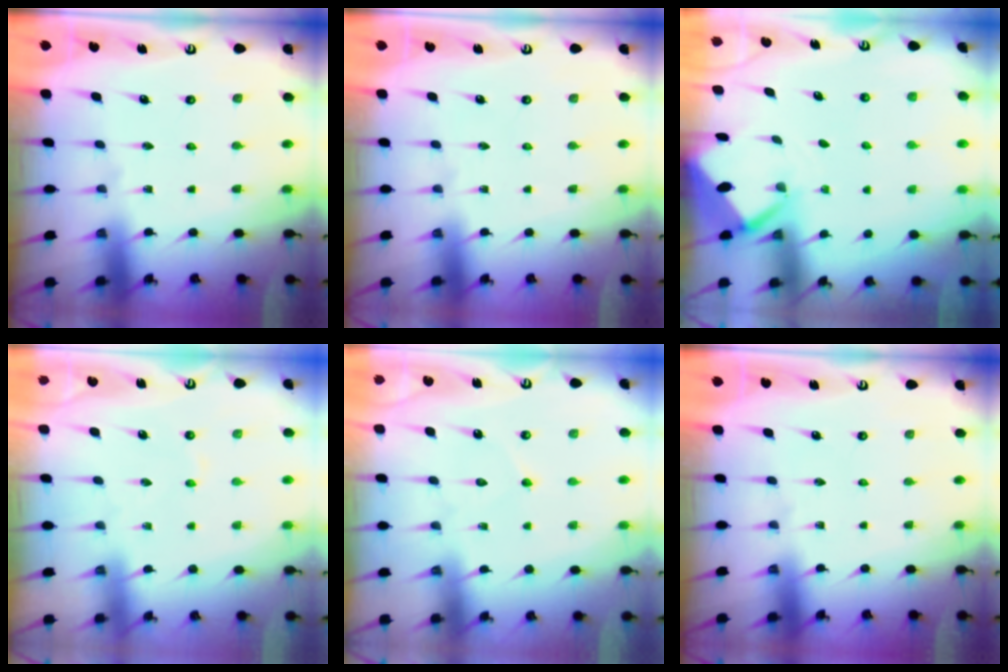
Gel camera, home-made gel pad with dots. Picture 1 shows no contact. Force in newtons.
{"total": 0.0}
{"total": 2.6, "press": 2.6, "slide": 0.0}
{"total": 2.0, "press": 2.0, "slide": 0.3}
{"total": 3.6, "press": 3.5, "slide": 0.4}
{"total": 0.0}